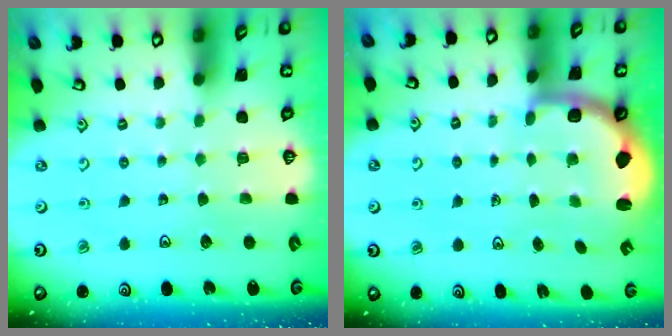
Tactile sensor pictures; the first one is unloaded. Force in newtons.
{"total": 2.1, "press": 1.9, "slide": 1.0}